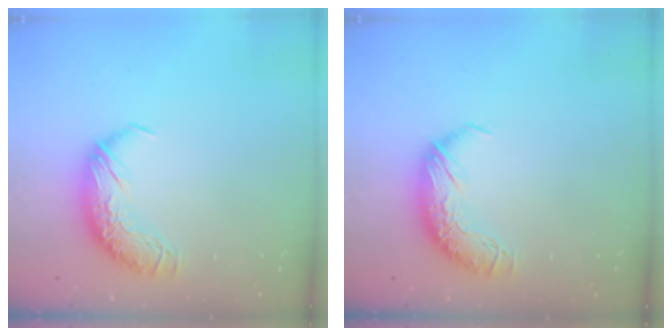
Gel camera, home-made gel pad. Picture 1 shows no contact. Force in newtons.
{"total": 0.0}